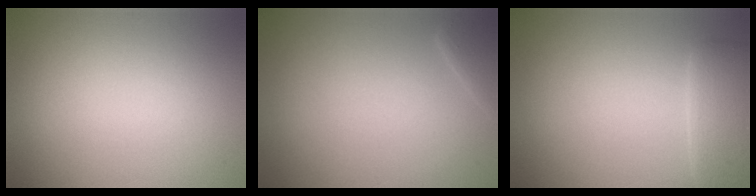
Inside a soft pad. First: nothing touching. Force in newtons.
{"total": 1.8, "press": 1.8, "slide": 0.1}
{"total": 2.4, "press": 1.7, "slide": 1.7}